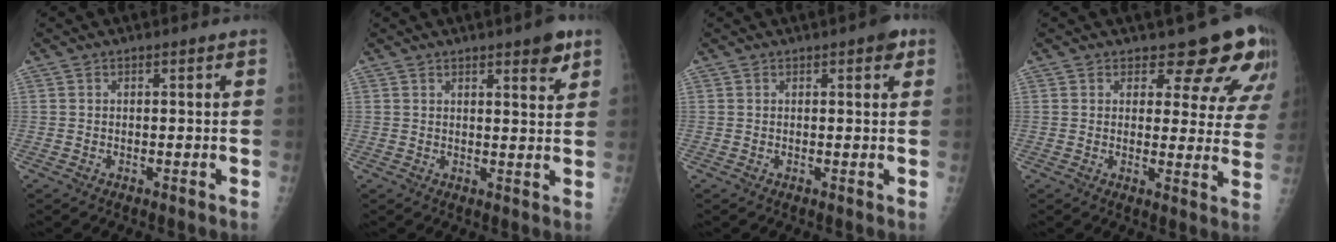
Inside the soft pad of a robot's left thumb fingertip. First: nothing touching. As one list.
[{"total": 5.2, "force": [3.2, 1.3, 4.0], "torque": [-0.044, -0.017, 0.038]}, {"total": 2.8, "force": [1.4, 1.0, 2.2], "torque": [-0.020, -0.001, 0.013]}, {"total": 11.4, "force": [9.4, 4.9, 4.2], "torque": [-0.002, -0.060, 0.088]}]